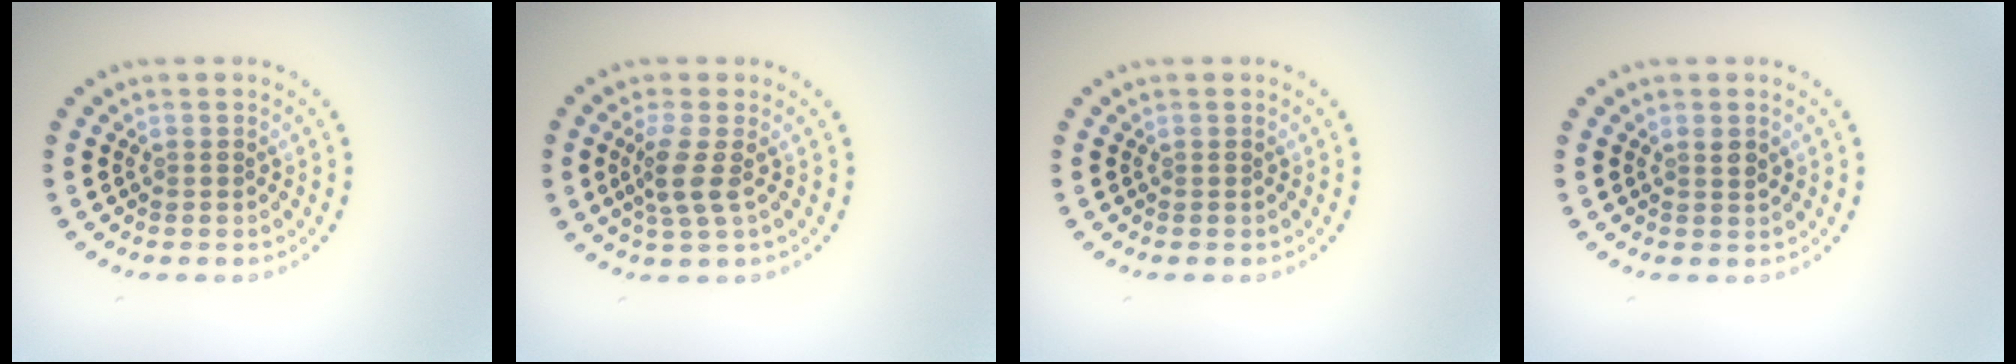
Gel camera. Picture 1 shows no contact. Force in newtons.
{"total": 2.5, "press": 2.0, "slide": 1.6}
{"total": 0.0}
{"total": 0.8, "press": 0.7, "slide": 0.4}